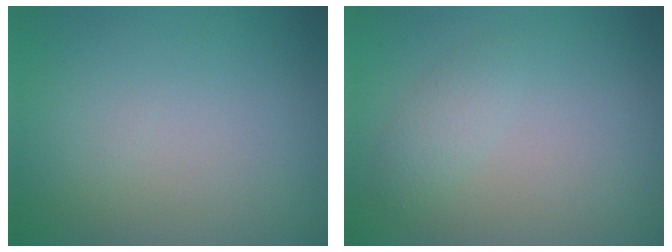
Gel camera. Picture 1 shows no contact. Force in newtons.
{"total": 1.4, "press": 1.4, "slide": 0.1}